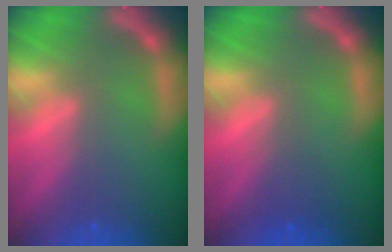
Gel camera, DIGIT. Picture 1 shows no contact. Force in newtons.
{"total": 1.5}